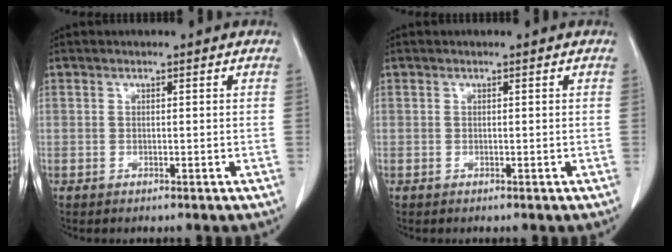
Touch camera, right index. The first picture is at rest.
{"total": 0.0}